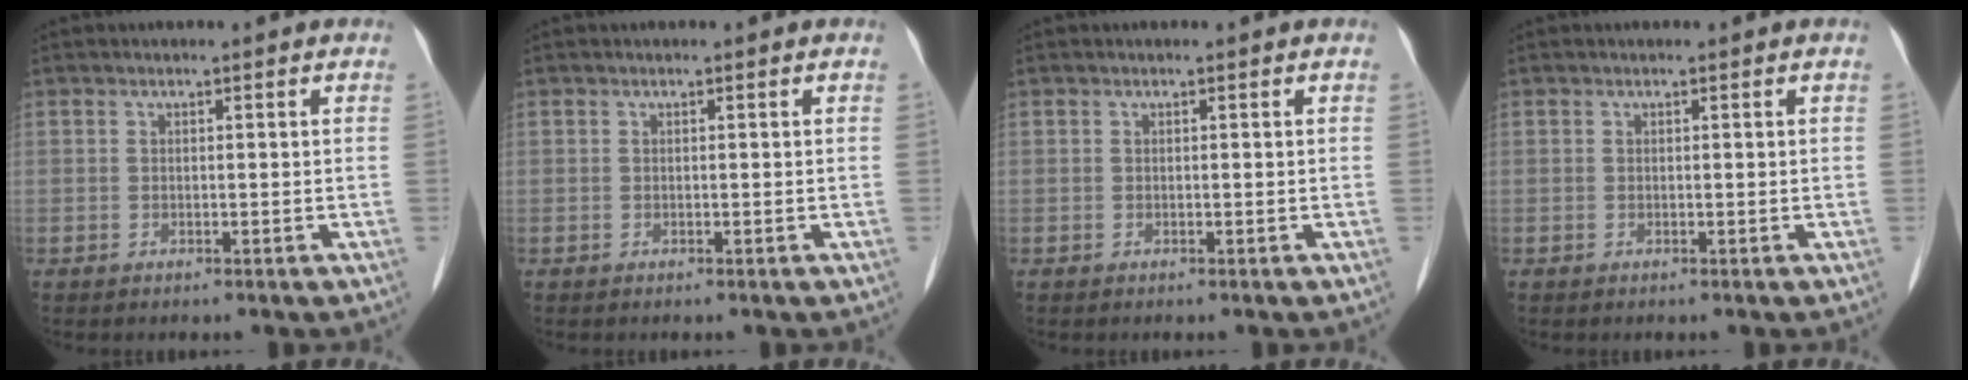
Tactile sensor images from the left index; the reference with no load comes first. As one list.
[{"total": 0.0}, {"total": 0.0}, {"total": 0.0}]